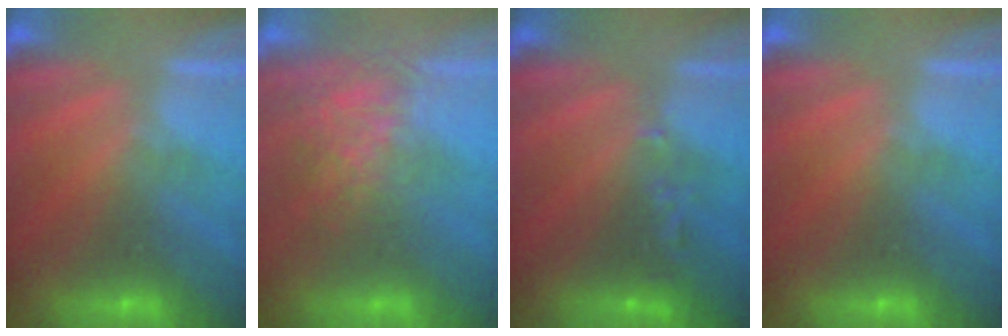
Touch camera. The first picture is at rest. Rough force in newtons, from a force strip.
{"total": 3.8}
{"total": 2.5}
{"total": 0.0}